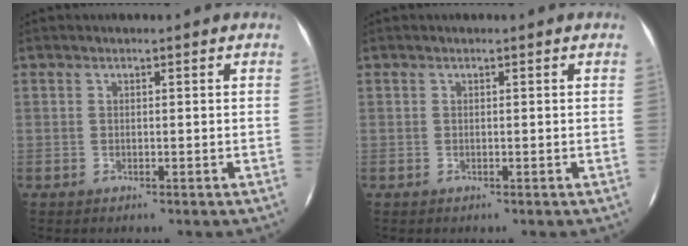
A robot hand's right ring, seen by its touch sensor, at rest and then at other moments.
{"total": 0.0}